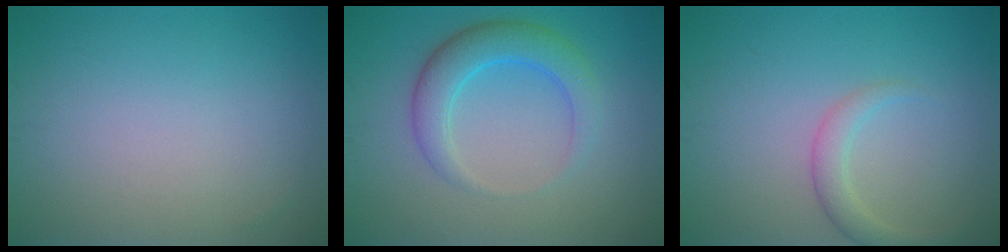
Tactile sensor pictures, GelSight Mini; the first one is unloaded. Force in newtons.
{"total": 4.2, "press": 4.2, "slide": 0.1}
{"total": 2.0, "press": 2.0, "slide": 0.0}